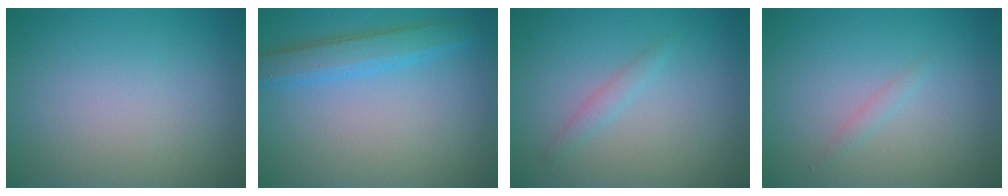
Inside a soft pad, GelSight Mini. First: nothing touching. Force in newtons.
{"total": 2.4, "press": 2.4, "slide": 0.2}
{"total": 1.1, "press": 1.1, "slide": 0.1}
{"total": 0.7, "press": 0.7, "slide": 0.1}